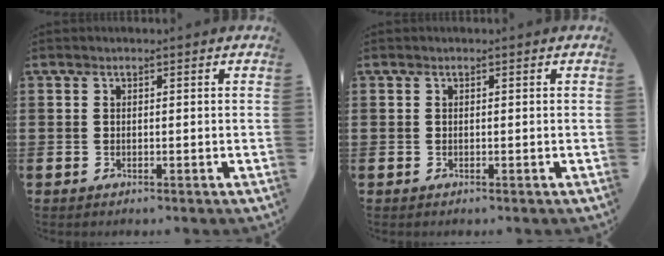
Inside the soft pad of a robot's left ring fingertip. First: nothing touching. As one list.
[{"total": 0.0}]